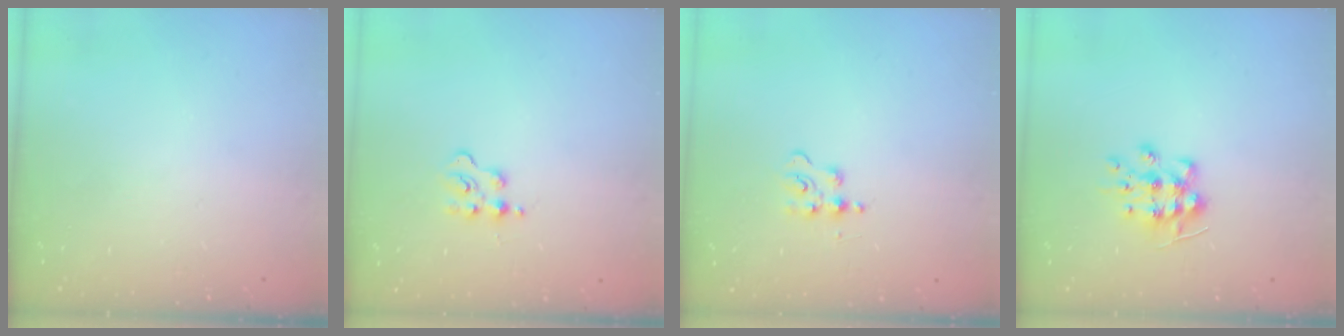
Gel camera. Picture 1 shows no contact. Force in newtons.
{"total": 3.7, "press": 3.6, "slide": 0.4}
{"total": 4.8, "press": 4.8, "slide": 0.6}
{"total": 8.4, "press": 8.4, "slide": 0.6}